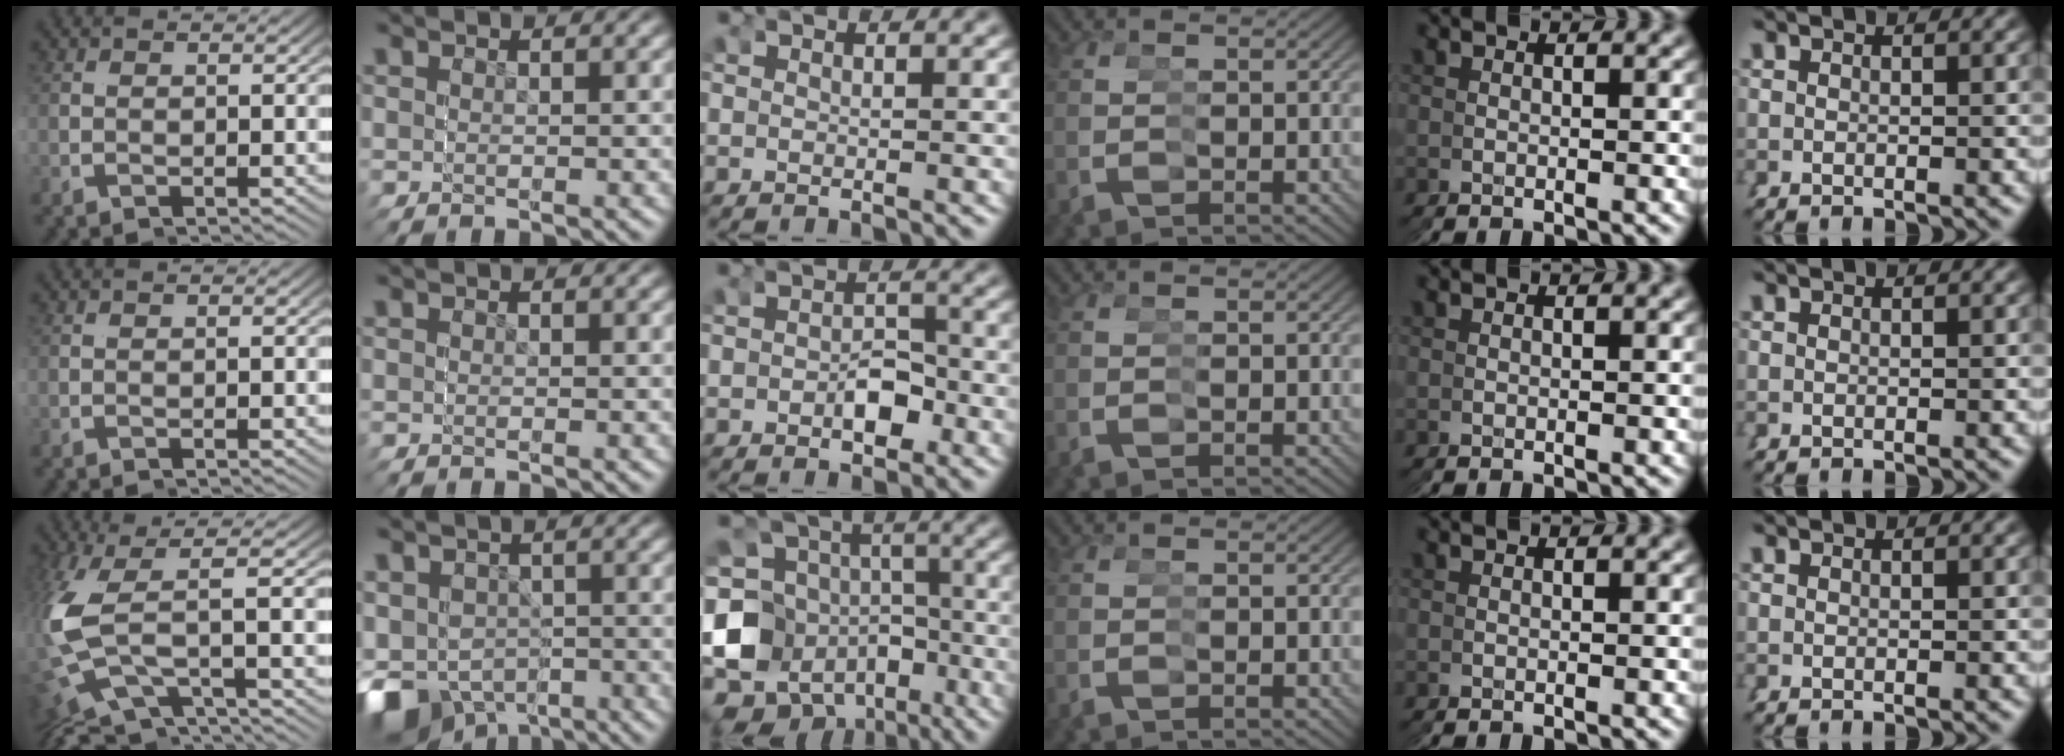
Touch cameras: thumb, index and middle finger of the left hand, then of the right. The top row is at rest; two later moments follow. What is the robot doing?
{"motion": "grasp_and_lifting", "object": "stress ball aka squeeze ball"}